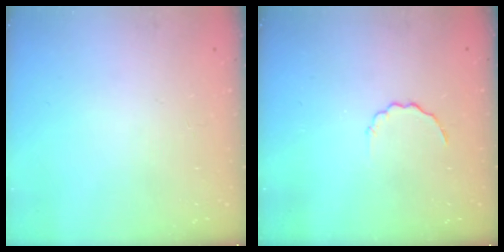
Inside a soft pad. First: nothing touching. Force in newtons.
{"total": 2.9, "press": 2.8, "slide": 0.8}